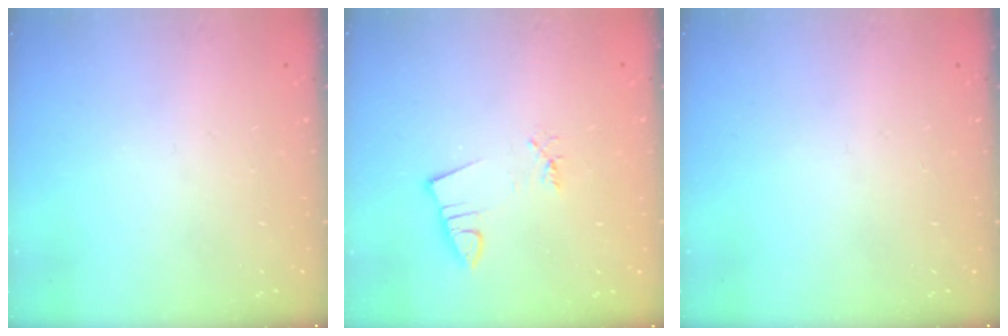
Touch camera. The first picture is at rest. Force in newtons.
{"total": 1.1, "press": 1.1, "slide": 0.0}
{"total": 0.0}